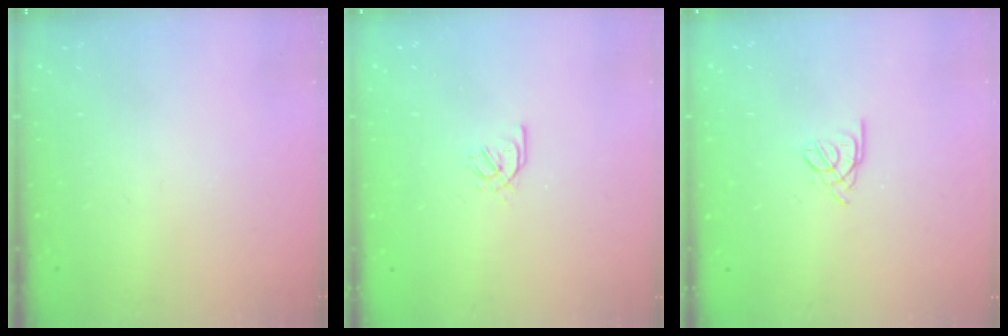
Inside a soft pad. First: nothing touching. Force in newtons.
{"total": 1.6, "press": 1.5, "slide": 0.3}
{"total": 1.7, "press": 1.7, "slide": 0.4}